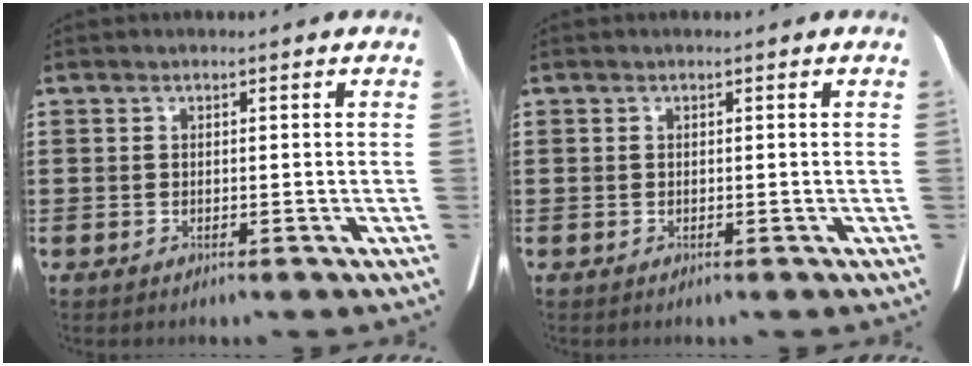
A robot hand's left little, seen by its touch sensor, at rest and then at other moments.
{"total": 0.0}